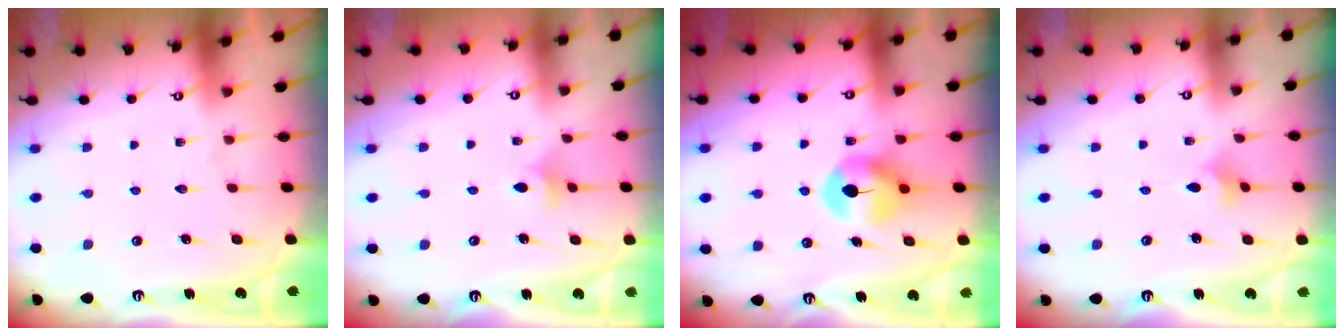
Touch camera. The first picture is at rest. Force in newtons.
{"total": 4.0, "press": 4.0, "slide": 0.8}
{"total": 8.3, "press": 8.3, "slide": 0.7}
{"total": 1.7, "press": 1.7, "slide": 0.4}